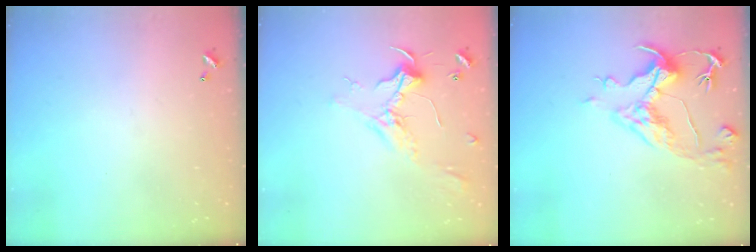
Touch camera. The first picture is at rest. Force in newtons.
{"total": 2.5, "press": 2.3, "slide": 0.8}
{"total": 8.9, "press": 8.7, "slide": 1.7}